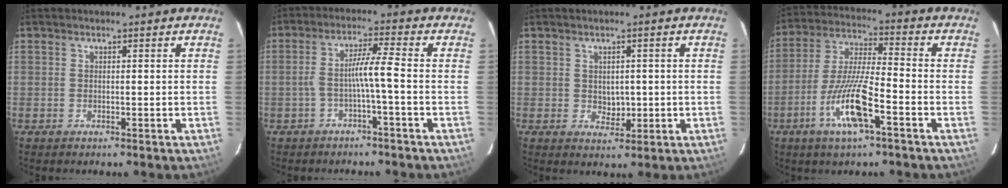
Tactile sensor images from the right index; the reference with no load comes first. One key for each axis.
{"total": 4.8, "fx": -1.4, "fy": -0.6, "fz": 4.6, "tx": -0.088, "ty": 0.021, "tz": -0.021}
{"total": 2.9, "fx": 0.1, "fy": 2.1, "fz": 2.0, "tx": -0.027, "ty": -0.002, "tz": 0.010}
{"total": 11.8, "fx": -5.1, "fy": 1.4, "fz": 10.6, "tx": -0.214, "ty": -0.007, "tz": -0.095}